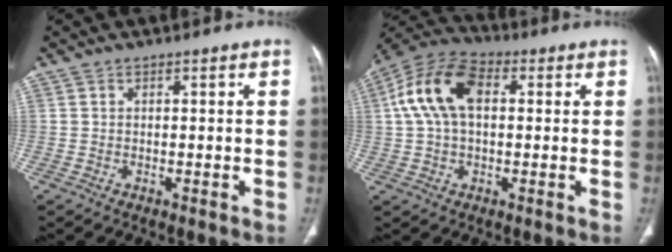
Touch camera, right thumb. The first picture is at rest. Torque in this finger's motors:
{"motor_torque": [0.48, 0.56, 0.72, -0.54, 0.24]}